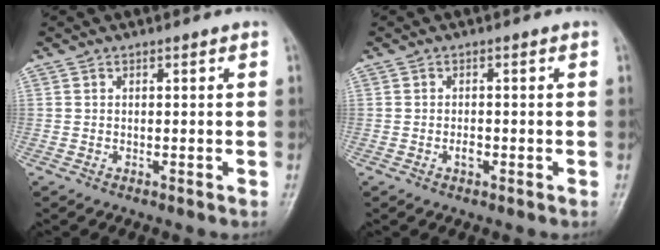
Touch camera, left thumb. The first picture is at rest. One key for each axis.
{"total": 1.5, "fx": -0.5, "fy": 0.9, "fz": 1.1, "tx": -0.016, "ty": 0.003, "tz": -0.010}